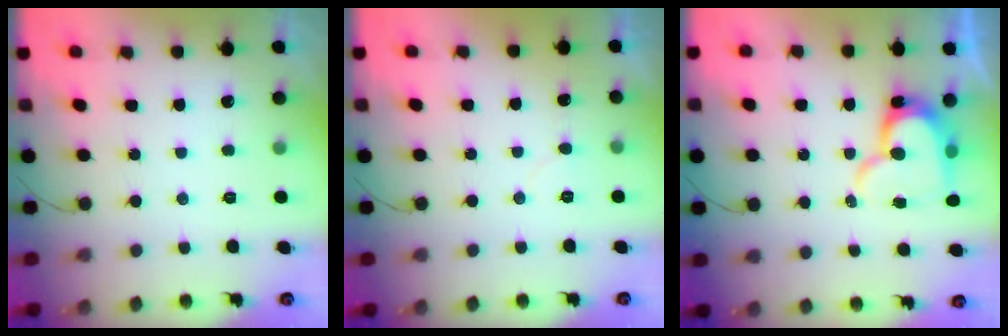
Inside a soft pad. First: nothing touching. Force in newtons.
{"total": 4.4, "press": 4.3, "slide": 0.5}
{"total": 14.0, "press": 13.9, "slide": 1.5}